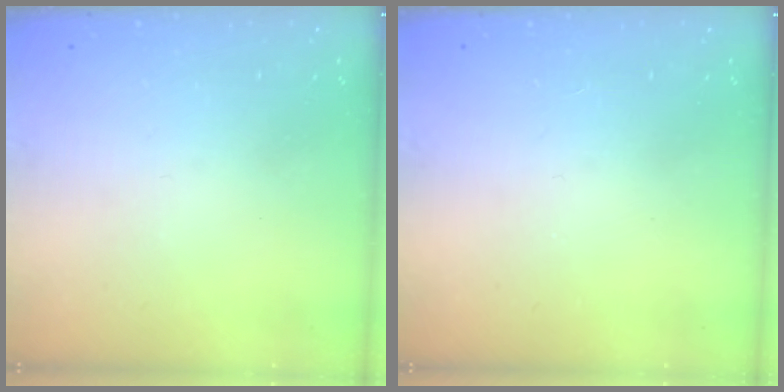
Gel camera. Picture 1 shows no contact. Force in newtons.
{"total": 2.8, "press": 2.8, "slide": 0.4}